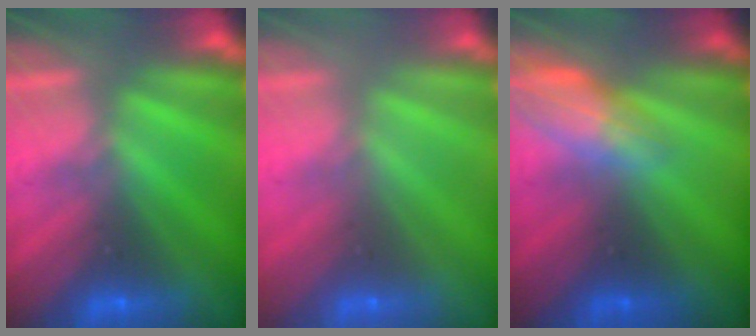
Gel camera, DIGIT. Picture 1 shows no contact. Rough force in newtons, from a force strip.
{"total": 3.0}
{"total": 2.9}